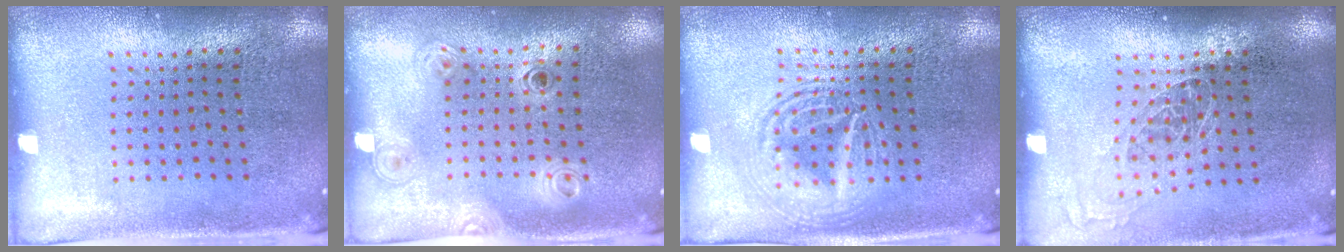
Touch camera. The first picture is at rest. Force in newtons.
{"total": 1.2, "press": 1.1, "slide": 0.5}
{"total": 2.9, "press": 2.9, "slide": 0.3}
{"total": 1.0, "press": 0.9, "slide": 0.4}